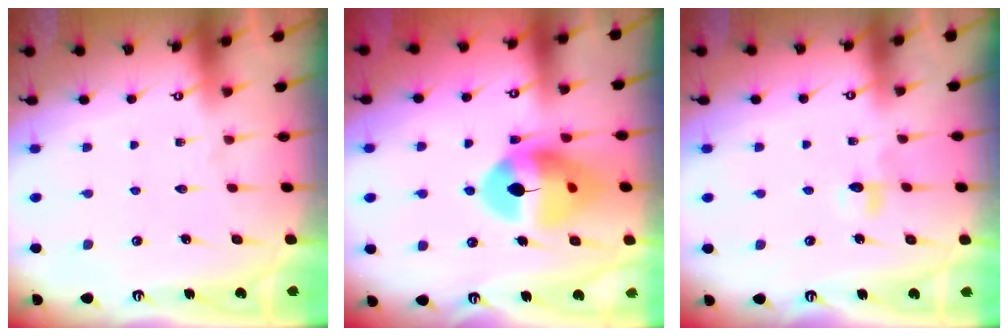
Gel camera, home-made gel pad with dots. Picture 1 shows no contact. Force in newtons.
{"total": 13.6, "press": 13.5, "slide": 1.6}
{"total": 3.3, "press": 3.3, "slide": 0.6}